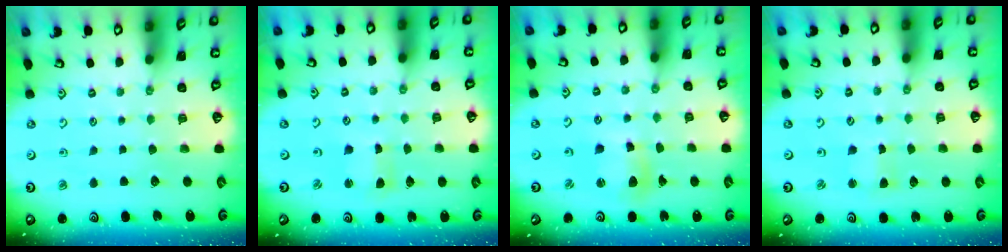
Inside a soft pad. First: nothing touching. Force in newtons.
{"total": 2.4, "press": 2.4, "slide": 0.3}
{"total": 9.0, "press": 9.0, "slide": 1.0}
{"total": 2.8, "press": 2.7, "slide": 0.6}